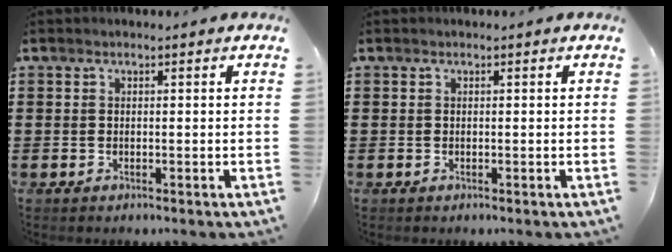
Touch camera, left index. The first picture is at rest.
{"total": 0.0}